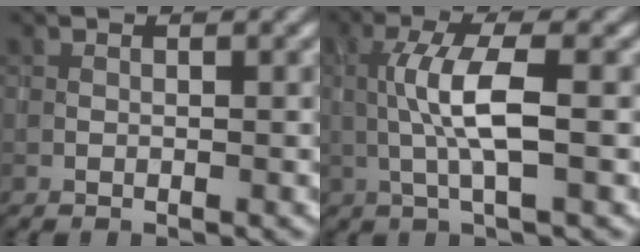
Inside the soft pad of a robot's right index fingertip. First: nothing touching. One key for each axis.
{"total": 4.6, "fx": 0.0, "fy": 0.7, "fz": 4.5, "tx": -0.094, "ty": 0.006, "tz": -0.003}